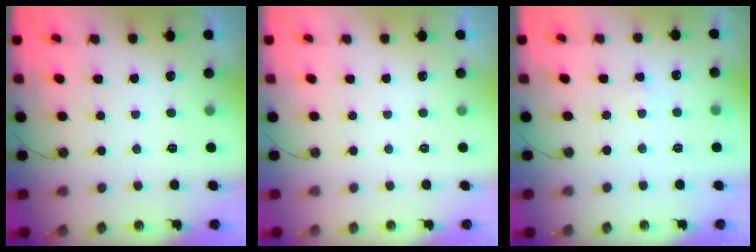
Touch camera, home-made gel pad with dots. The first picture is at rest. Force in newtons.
{"total": 0.0}
{"total": 1.6, "press": 1.5, "slide": 0.3}